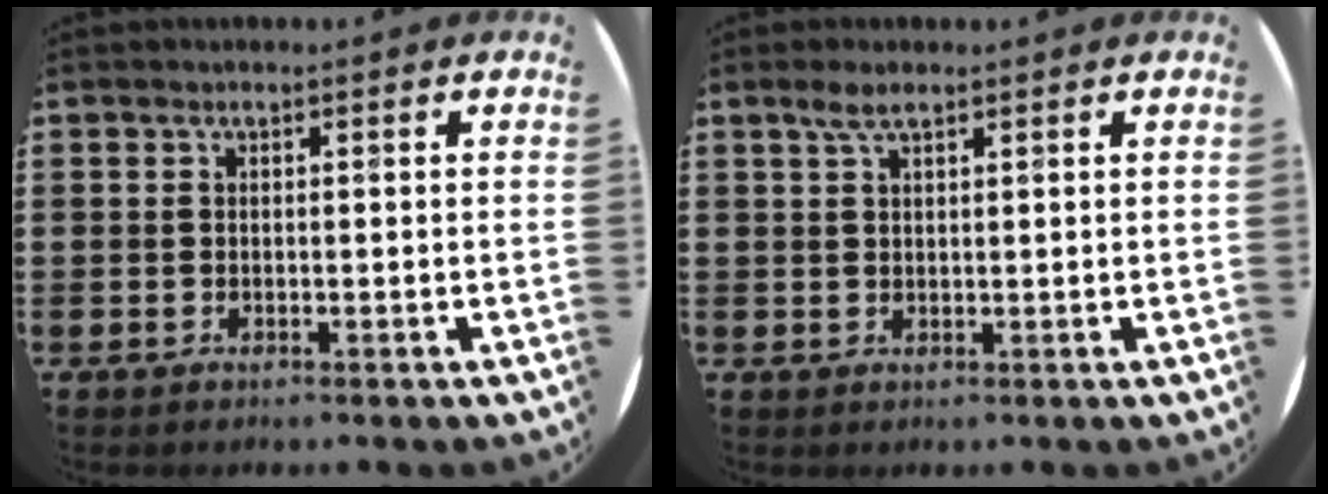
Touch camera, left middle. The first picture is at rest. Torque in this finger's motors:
{"motor_torque": [0.62, -0.41, 0.04, 0.03]}